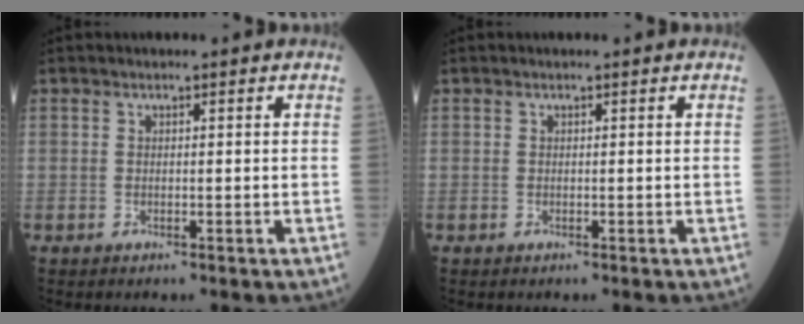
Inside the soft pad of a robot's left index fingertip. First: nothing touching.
{"total": 0.0}